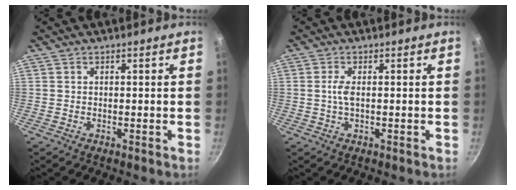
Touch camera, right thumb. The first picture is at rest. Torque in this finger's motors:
{"motor_torque": [0.51, 0.68, 0.75, 0.05, 0.03]}